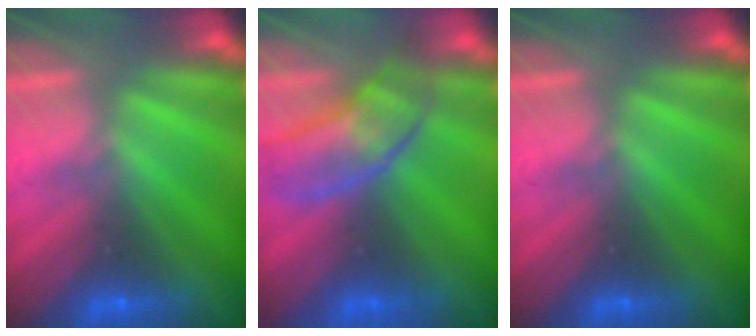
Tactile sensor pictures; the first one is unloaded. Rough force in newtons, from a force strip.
{"total": 2.8}
{"total": 0.0}